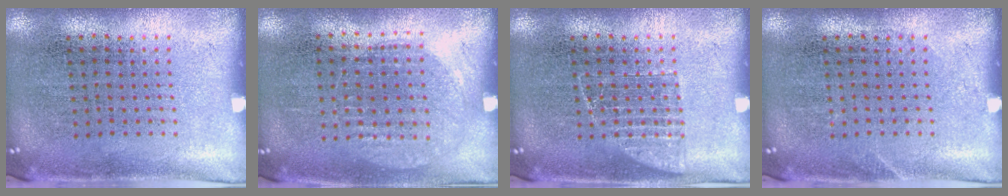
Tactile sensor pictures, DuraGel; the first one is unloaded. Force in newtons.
{"total": 1.0, "press": 0.9, "slide": 0.4}
{"total": 1.5, "press": 1.5, "slide": 0.3}
{"total": 0.5, "press": 0.5, "slide": 0.1}